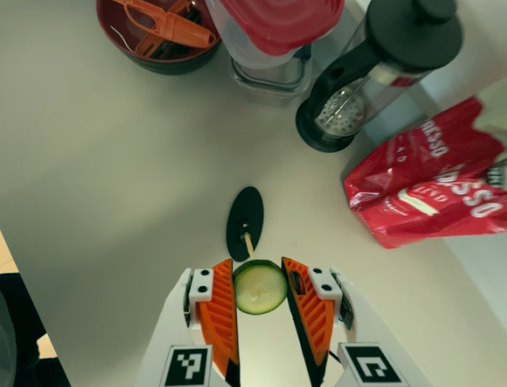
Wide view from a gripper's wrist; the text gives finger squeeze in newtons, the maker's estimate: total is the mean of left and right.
{"total": 9.0, "left": 9.0, "right": 9.0}